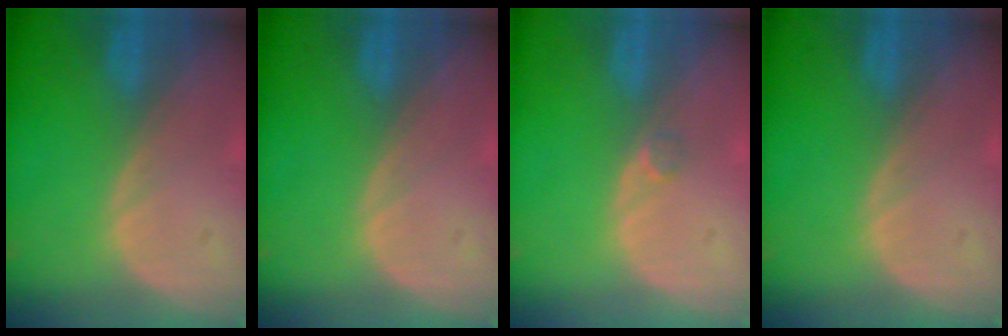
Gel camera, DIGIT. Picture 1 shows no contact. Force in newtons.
{"total": 0.0}
{"total": 1.2, "press": 1.0, "slide": 0.7}
{"total": 0.0}